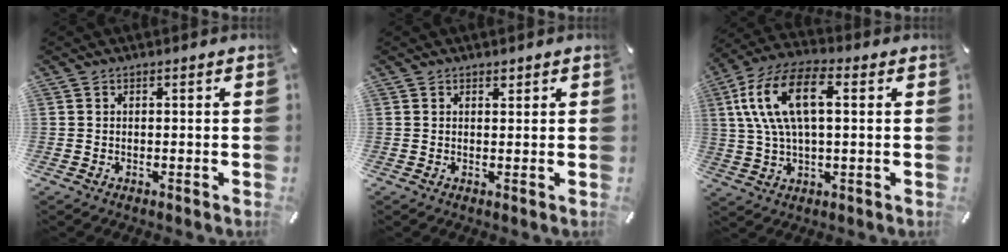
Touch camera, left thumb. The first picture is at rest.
{"total": 0.9, "force": [0.7, 0.7, 0.1], "torque": [0.006, -0.004, 0.011]}
{"total": 14.4, "force": [3.6, 7.1, 12.0], "torque": [-0.267, 0.003, 0.061]}